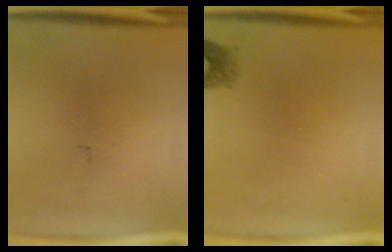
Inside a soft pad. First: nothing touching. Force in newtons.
{"total": 1.5}